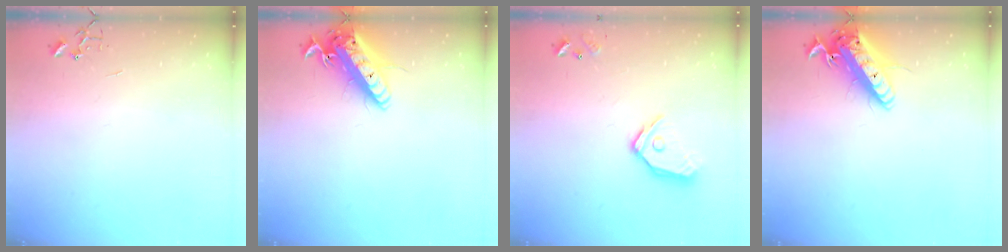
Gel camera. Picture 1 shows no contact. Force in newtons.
{"total": 16.4, "press": 16.0, "slide": 3.4}
{"total": 12.1, "press": 12.0, "slide": 1.5}
{"total": 16.4, "press": 16.0, "slide": 3.4}